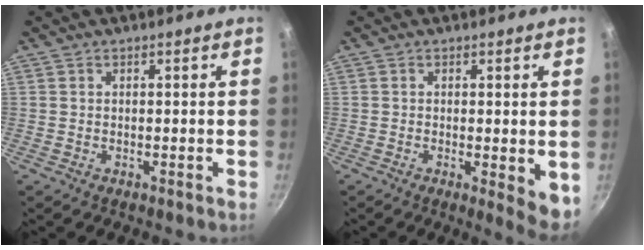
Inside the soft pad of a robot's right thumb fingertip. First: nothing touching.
{"total": 5.5, "force": [-0.6, 1.7, 5.2], "torque": [-0.060, -0.012, -0.006]}